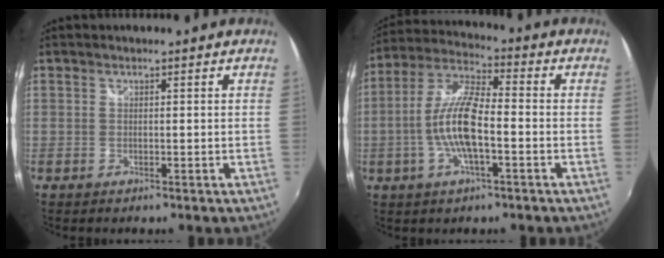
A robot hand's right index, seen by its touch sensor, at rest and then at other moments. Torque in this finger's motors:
{"motor_torque": [0.78, -0.32, 0.69, 0.15]}